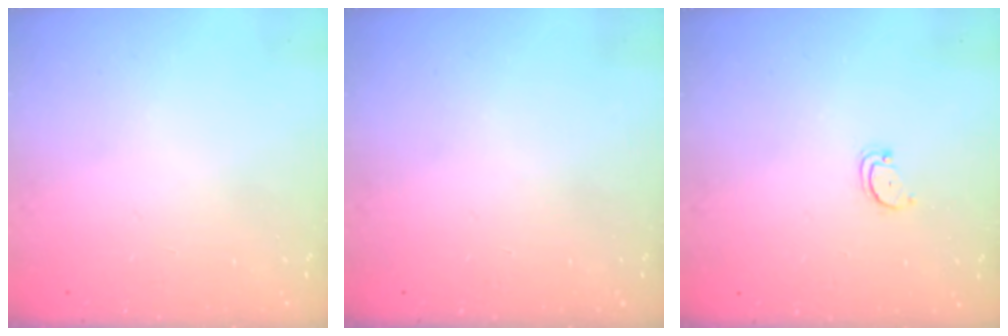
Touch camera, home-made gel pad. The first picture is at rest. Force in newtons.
{"total": 0.0}
{"total": 2.3, "press": 2.3, "slide": 0.2}